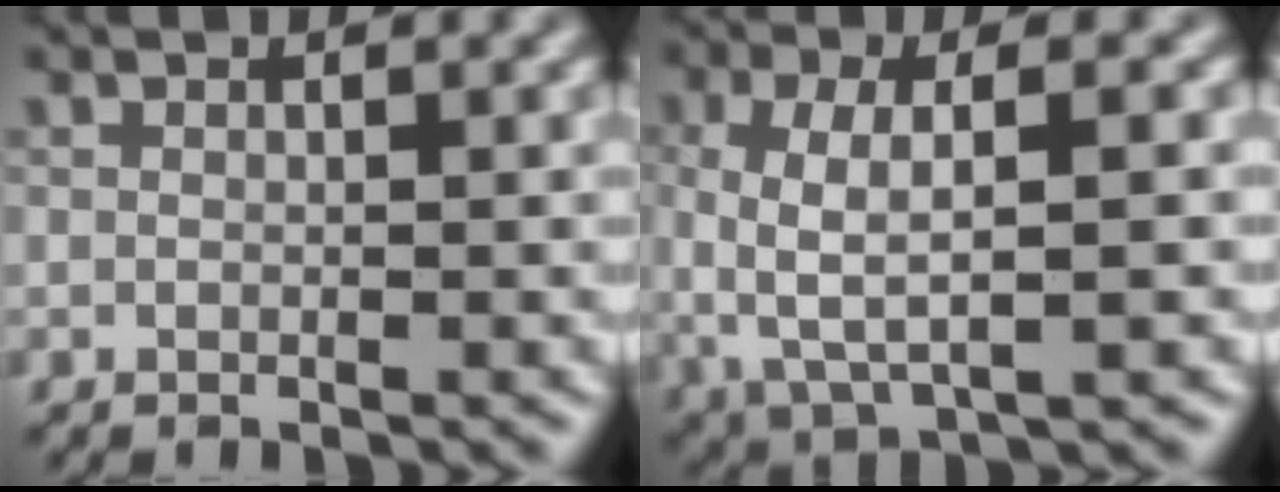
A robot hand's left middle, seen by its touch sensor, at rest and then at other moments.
{"total": 5.4, "force": [-0.1, 2.1, 5.0], "torque": [-0.104, -0.001, 0.000]}